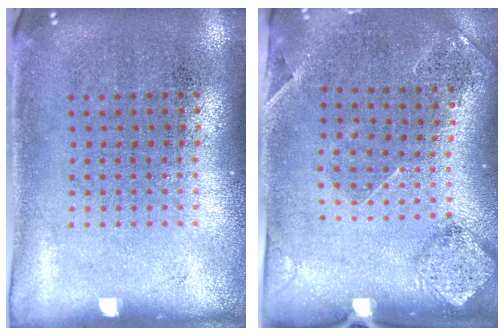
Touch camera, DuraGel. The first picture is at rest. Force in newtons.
{"total": 1.5, "press": 1.3, "slide": 0.7}